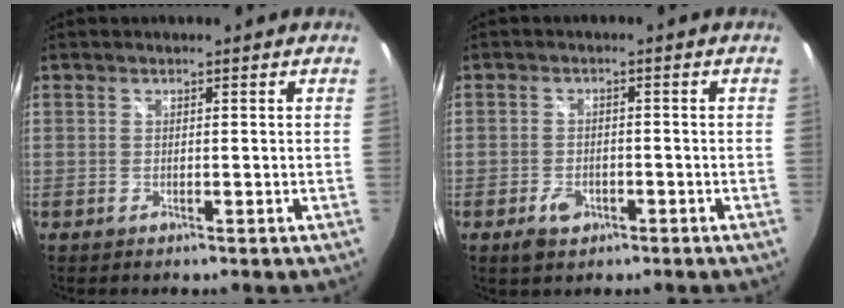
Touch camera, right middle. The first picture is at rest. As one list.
[{"total": 3.8, "force": [-2.1, 2.5, 2.0], "torque": [-0.044, -0.002, -0.032]}]